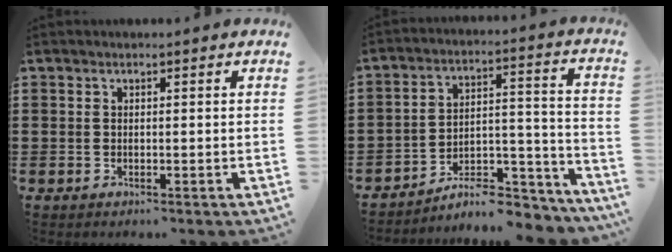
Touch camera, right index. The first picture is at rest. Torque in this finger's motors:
{"motor_torque": [0.00, -0.06, 0.05, -0.08]}